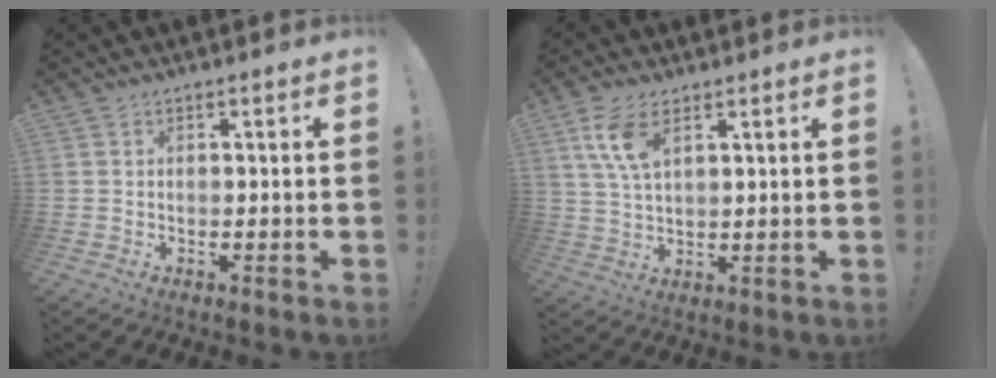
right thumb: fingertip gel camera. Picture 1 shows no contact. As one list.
[{"total": 8.6, "force": [4.1, 4.2, 6.3], "torque": [-0.122, -0.015, 0.073]}]